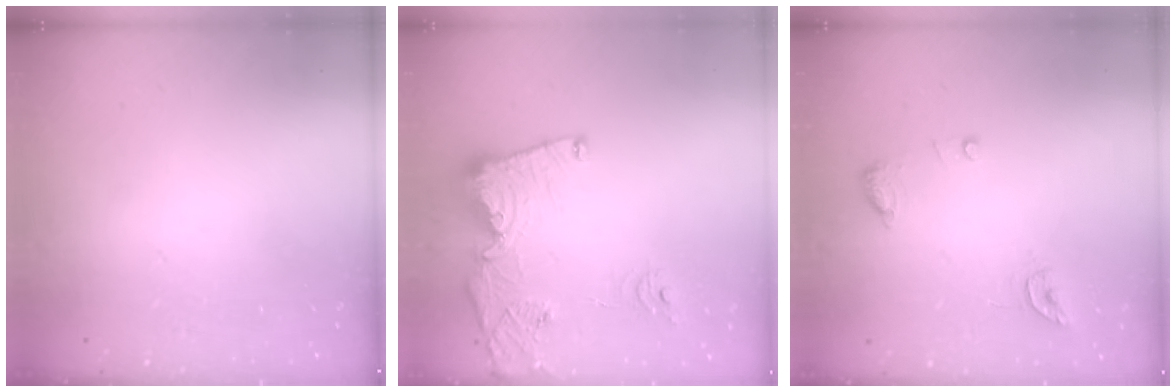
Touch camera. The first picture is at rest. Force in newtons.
{"total": 15.6, "press": 15.5, "slide": 1.9}
{"total": 7.9, "press": 7.9, "slide": 0.7}